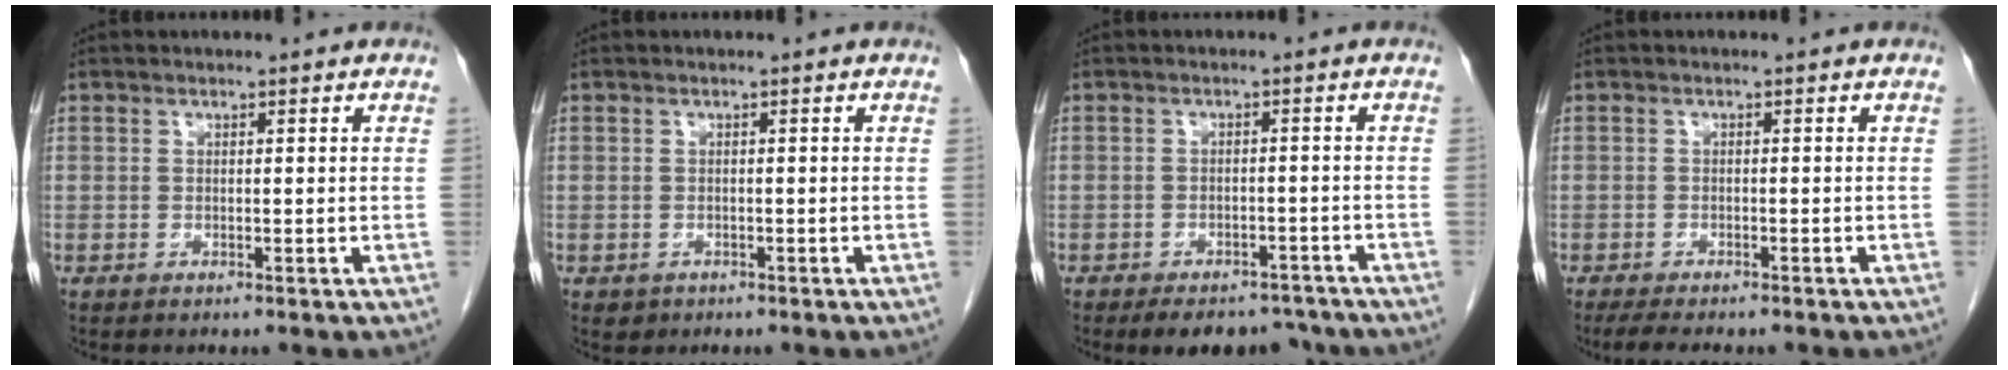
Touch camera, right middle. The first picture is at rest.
{"total": 1.2, "force": [-0.6, 1.0, 0.2], "torque": [-0.006, 0.003, -0.001]}
{"total": 8.6, "force": [-7.2, 3.9, 2.6], "torque": [-0.024, 0.005, -0.089]}
{"total": 5.6, "force": [-4.6, 1.3, 3.0], "torque": [-0.045, -0.011, -0.063]}